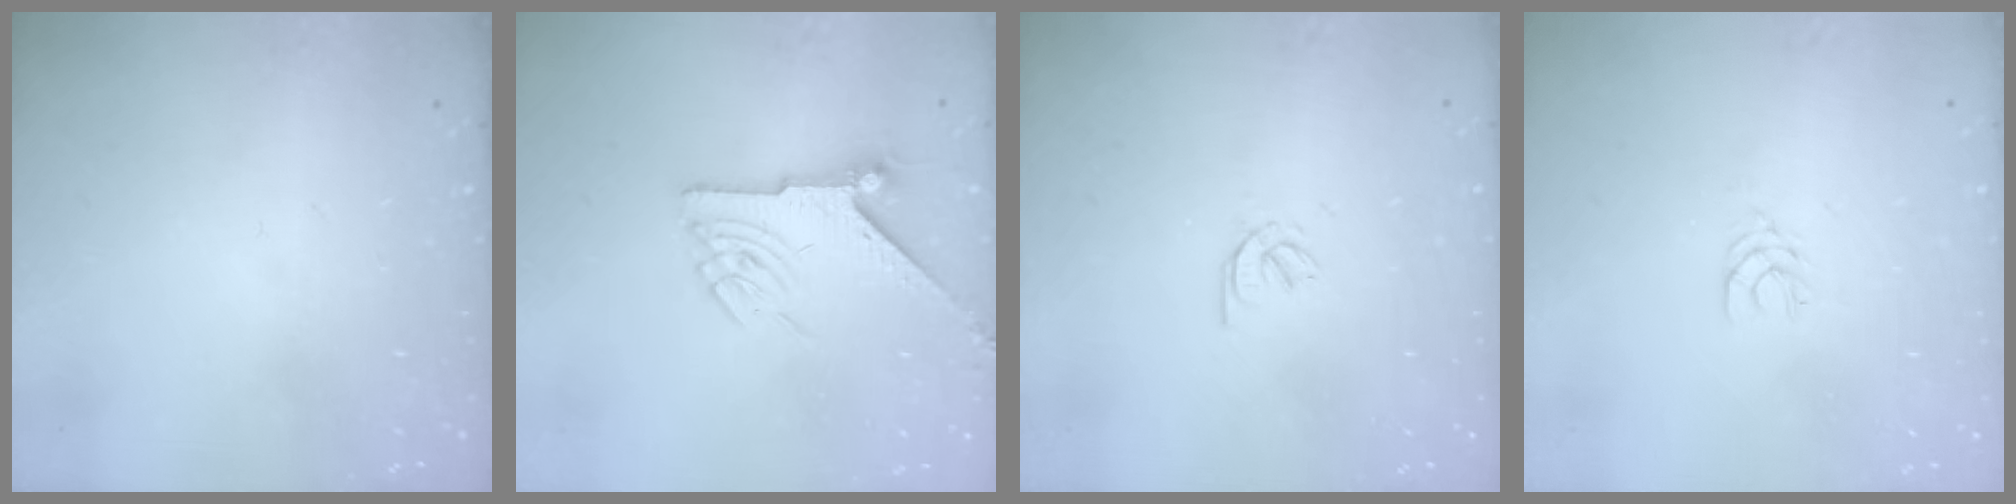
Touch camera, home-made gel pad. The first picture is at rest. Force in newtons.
{"total": 6.7, "press": 6.7, "slide": 0.1}
{"total": 2.0, "press": 1.9, "slide": 0.6}
{"total": 2.9, "press": 2.9, "slide": 0.4}